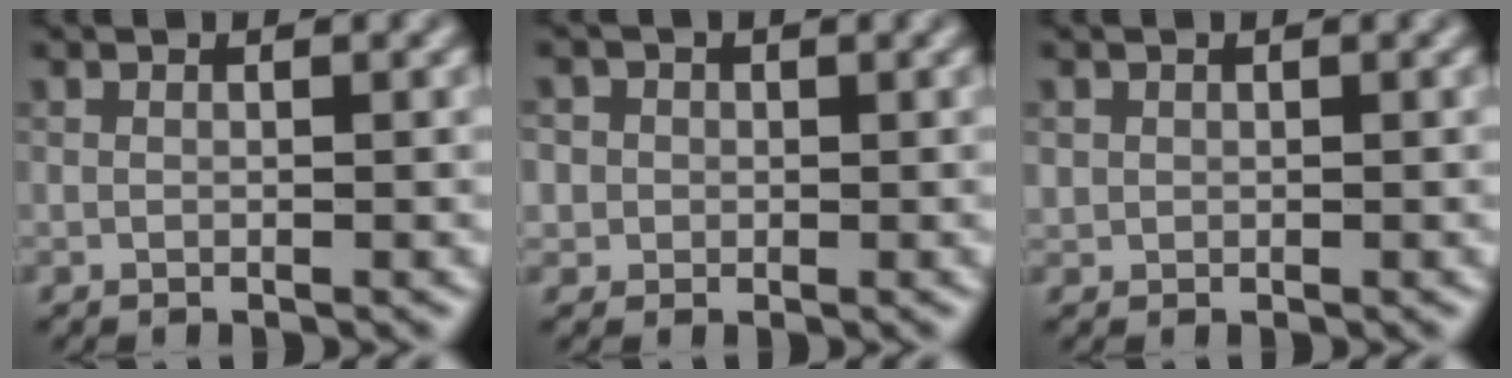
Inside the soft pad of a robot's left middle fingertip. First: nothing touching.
{"total": 1.7, "force": [0.6, 1.5, 0.2], "torque": [-0.022, 0.010, 0.023]}
{"total": 0.5, "force": [0.0, -0.2, -0.5], "torque": [-0.001, 0.002, 0.014]}